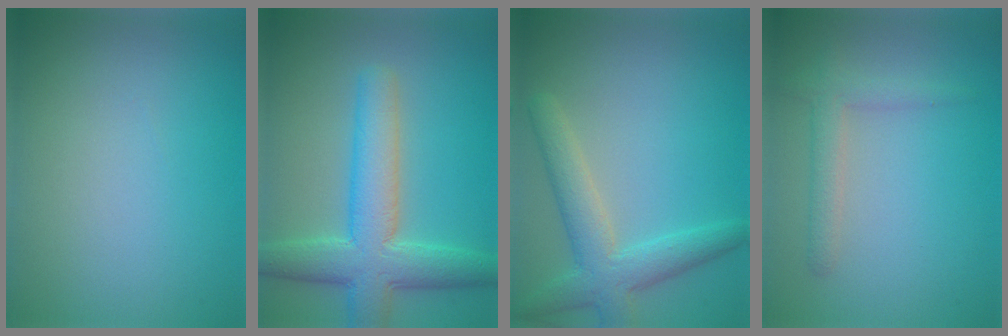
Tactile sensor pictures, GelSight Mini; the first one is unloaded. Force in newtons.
{"total": 7.0, "press": 7.0, "slide": 0.3}
{"total": 4.5, "press": 4.5, "slide": 0.2}
{"total": 2.2, "press": 2.2, "slide": 0.1}